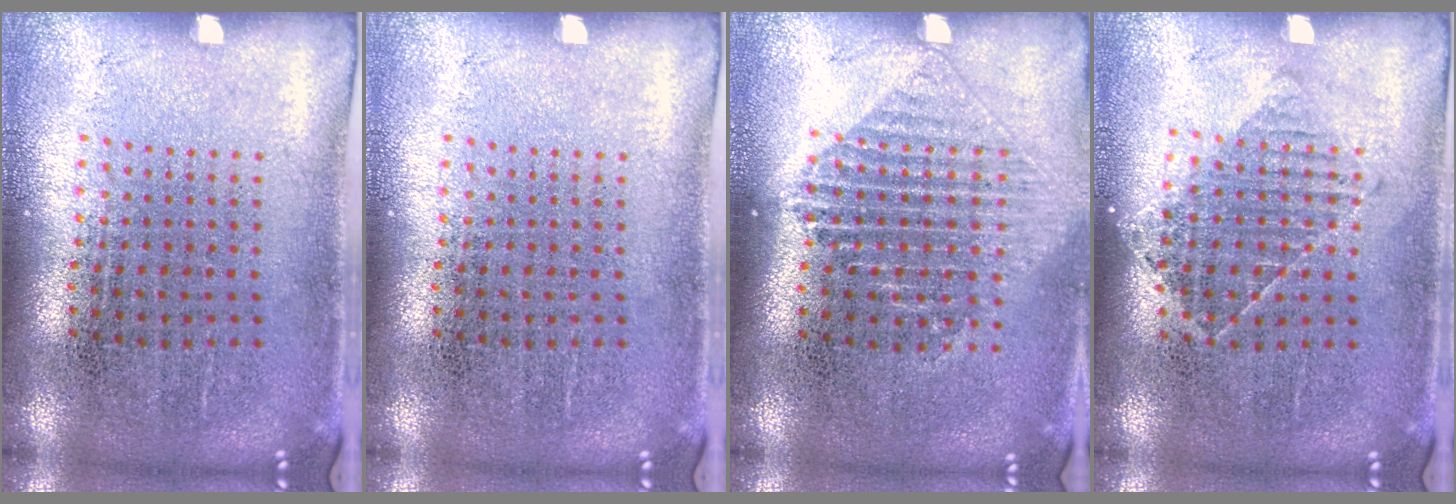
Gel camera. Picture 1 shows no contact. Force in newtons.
{"total": 0.0}
{"total": 1.3, "press": 1.2, "slide": 0.5}
{"total": 1.1, "press": 0.9, "slide": 0.6}